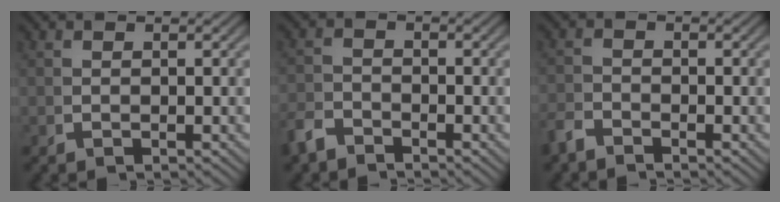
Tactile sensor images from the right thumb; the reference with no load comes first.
{"total": 2.1, "force": [-2.0, 0.5, 0.1], "torque": [0.006, -0.005, -0.039]}
{"total": 1.5, "force": [-1.4, 0.1, 0.1], "torque": [0.008, -0.001, -0.032]}